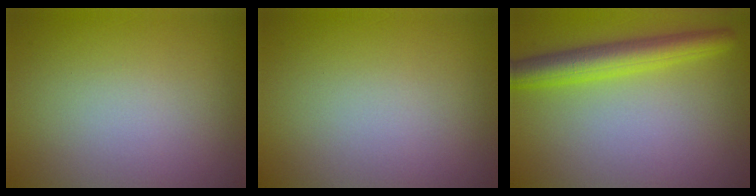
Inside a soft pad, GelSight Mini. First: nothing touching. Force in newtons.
{"total": 0.0}
{"total": 4.9, "press": 4.9, "slide": 0.2}